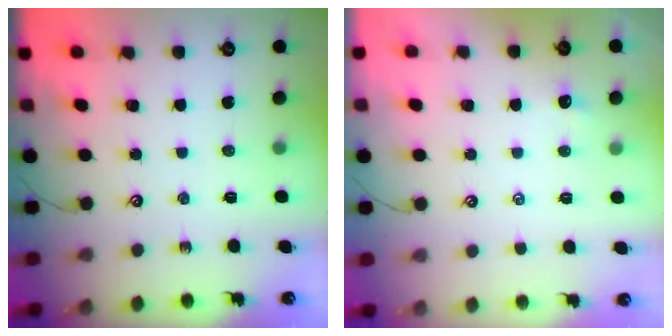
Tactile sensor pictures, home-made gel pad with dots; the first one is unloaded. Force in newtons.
{"total": 3.0, "press": 2.9, "slide": 0.3}